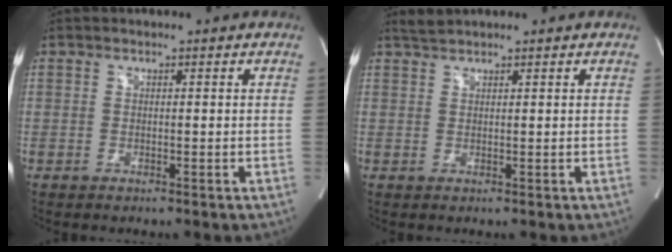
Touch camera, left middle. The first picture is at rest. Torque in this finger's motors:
{"motor_torque": [0.12, -0.05, -0.07, 0.00]}